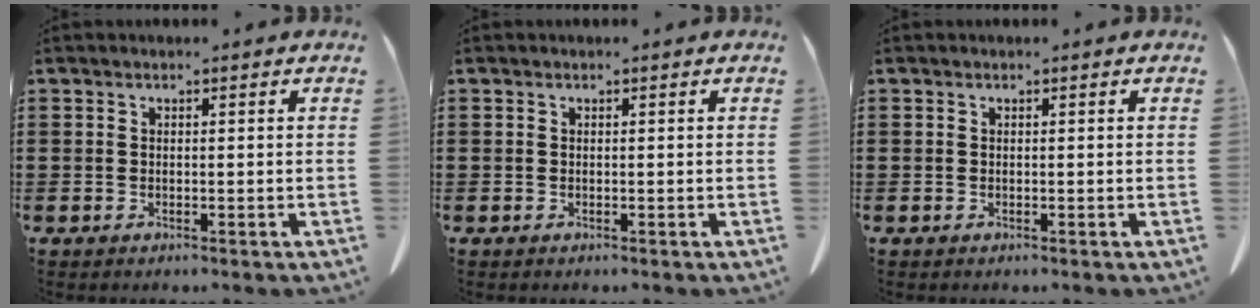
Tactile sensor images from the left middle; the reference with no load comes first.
{"total": 0.0}
{"total": 0.0}